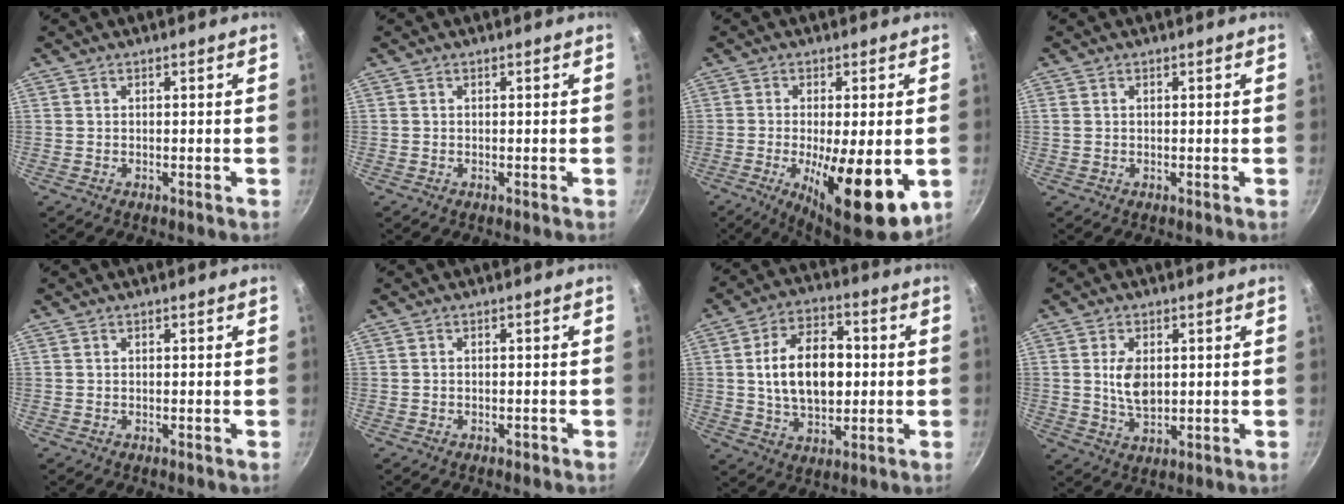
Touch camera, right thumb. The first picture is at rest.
{"total": 0.0}
{"total": 16.3, "force": [-4.2, 5.1, 14.9], "torque": [-0.210, -0.025, -0.045]}
{"total": 0.9, "force": [0.1, 0.6, 0.6], "torque": [-0.018, 0.006, 0.008]}
{"total": 0.0}
{"total": 0.7, "force": [-0.5, 0.4, 0.3], "torque": [-0.006, 0.003, -0.009]}
{"total": 14.6, "force": [1.0, 8.9, 11.6], "torque": [-0.172, 0.012, 0.016]}
{"total": 6.1, "force": [0.8, 3.6, 4.9], "torque": [-0.083, -0.011, 0.022]}